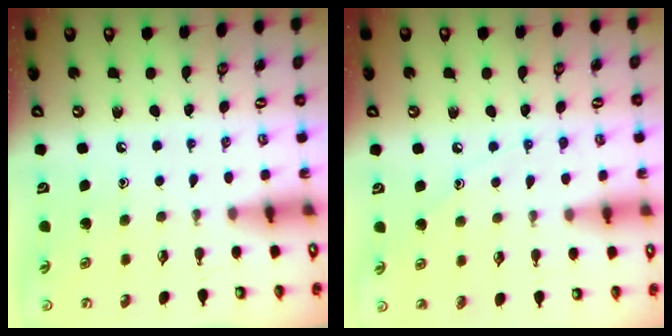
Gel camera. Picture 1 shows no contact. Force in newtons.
{"total": 5.9, "press": 5.9, "slide": 0.5}